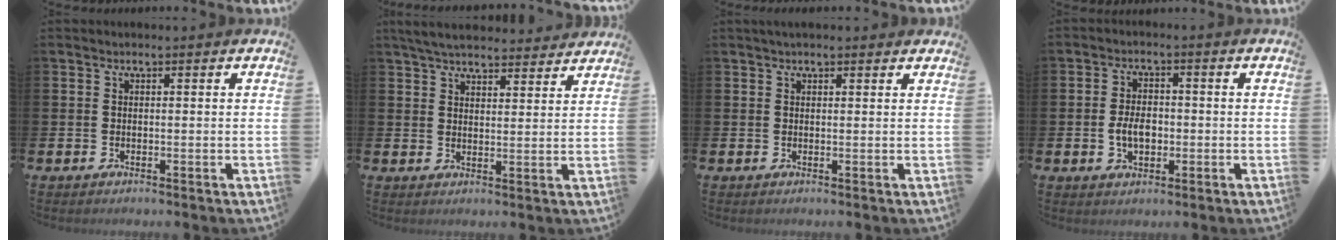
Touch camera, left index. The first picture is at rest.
{"total": 5.4, "force": [5.1, 1.0, 1.2], "torque": [-0.038, -0.022, 0.093]}
{"total": 1.3, "force": [1.2, 0.3, 0.5], "torque": [-0.001, 0.000, 0.019]}
{"total": 4.1, "force": [-0.6, 2.6, 3.1], "torque": [-0.043, 0.000, -0.015]}